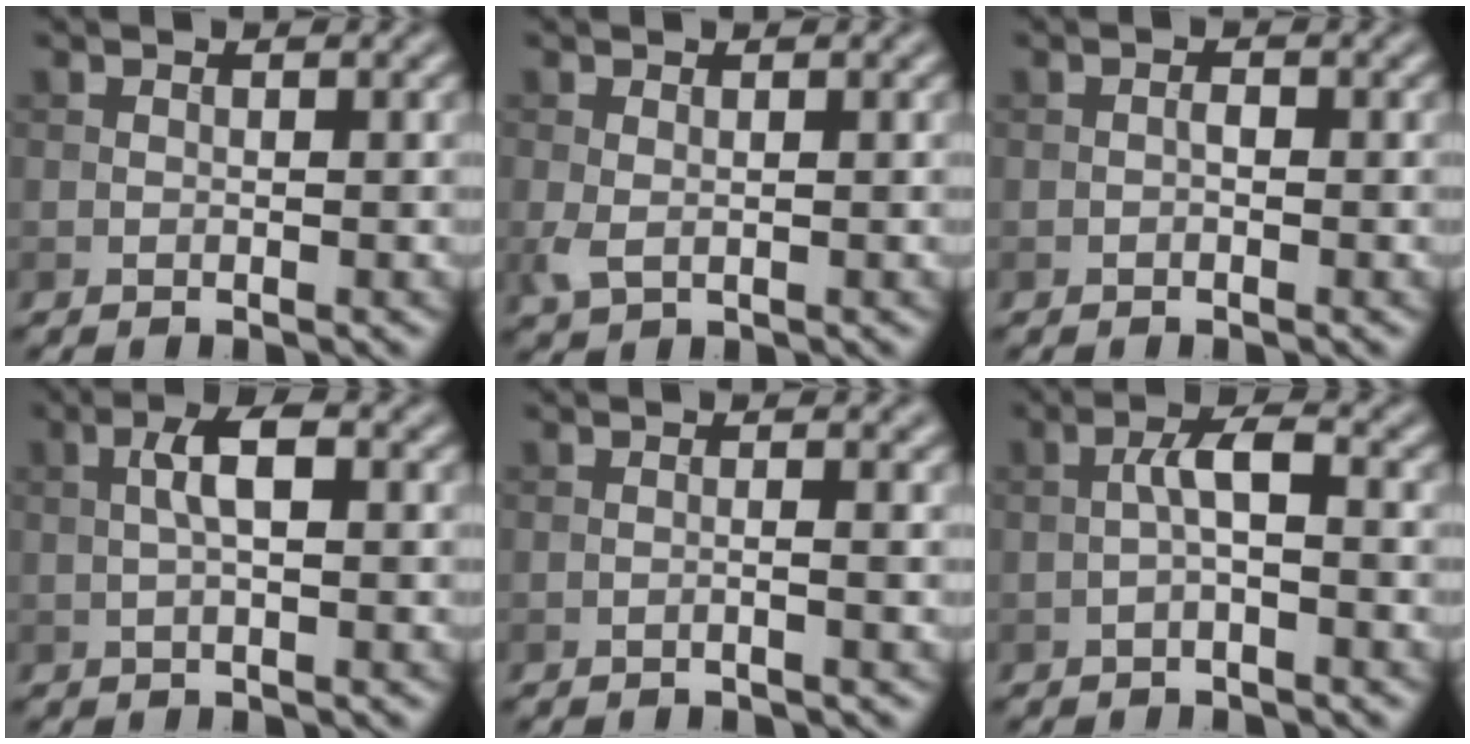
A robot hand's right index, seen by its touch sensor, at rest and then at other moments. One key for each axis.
{"total": 1.6, "fx": 0.0, "fy": 0.9, "fz": 1.3, "tx": -0.034, "ty": -0.004, "tz": 0.001}
{"total": 0.6, "fx": -0.2, "fy": 0.3, "fz": 0.5, "tx": -0.008, "ty": 0.002, "tz": -0.005}
{"total": 2.9, "fx": 0.3, "fy": 0.8, "fz": 2.7, "tx": -0.055, "ty": 0.010, "tz": 0.002}
{"total": 1.5, "fx": -0.2, "fy": 0.4, "fz": 1.4, "tx": -0.016, "ty": -0.001, "tz": -0.016}
{"total": 2.5, "fx": -0.5, "fy": 0.5, "fz": 2.4, "tx": -0.046, "ty": 0.012, "tz": -0.014}